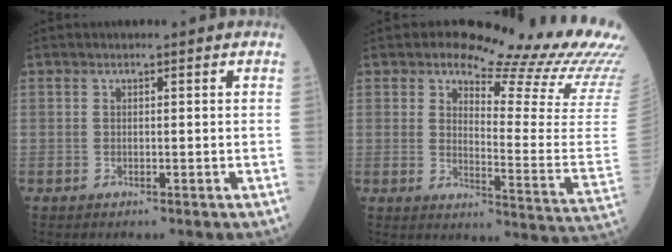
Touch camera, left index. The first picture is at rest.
{"total": 18.1, "force": [16.7, 1.4, 6.8], "torque": [-0.094, -0.116, 0.178]}